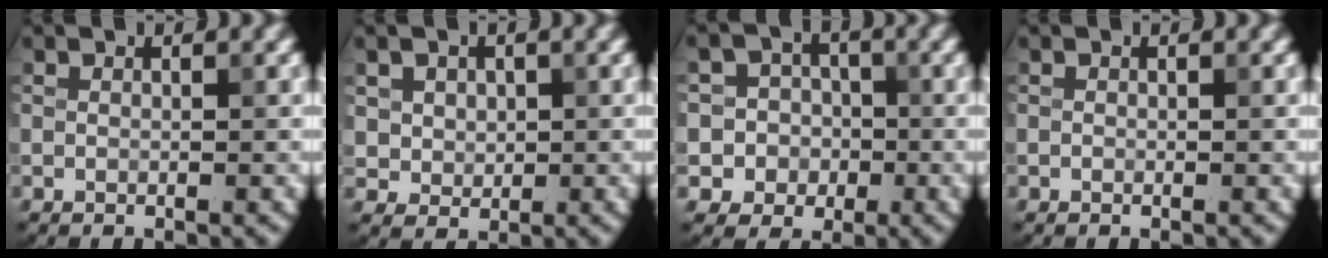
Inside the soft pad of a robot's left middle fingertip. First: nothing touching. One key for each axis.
{"total": 3.3, "fx": 1.1, "fy": 2.8, "fz": 1.3, "tx": -0.034, "ty": 0.001, "tz": 0.027}
{"total": 5.9, "fx": -0.9, "fy": 5.8, "fz": 1.0, "tx": -0.009, "ty": 0.028, "tz": -0.048}
{"total": 0.0}